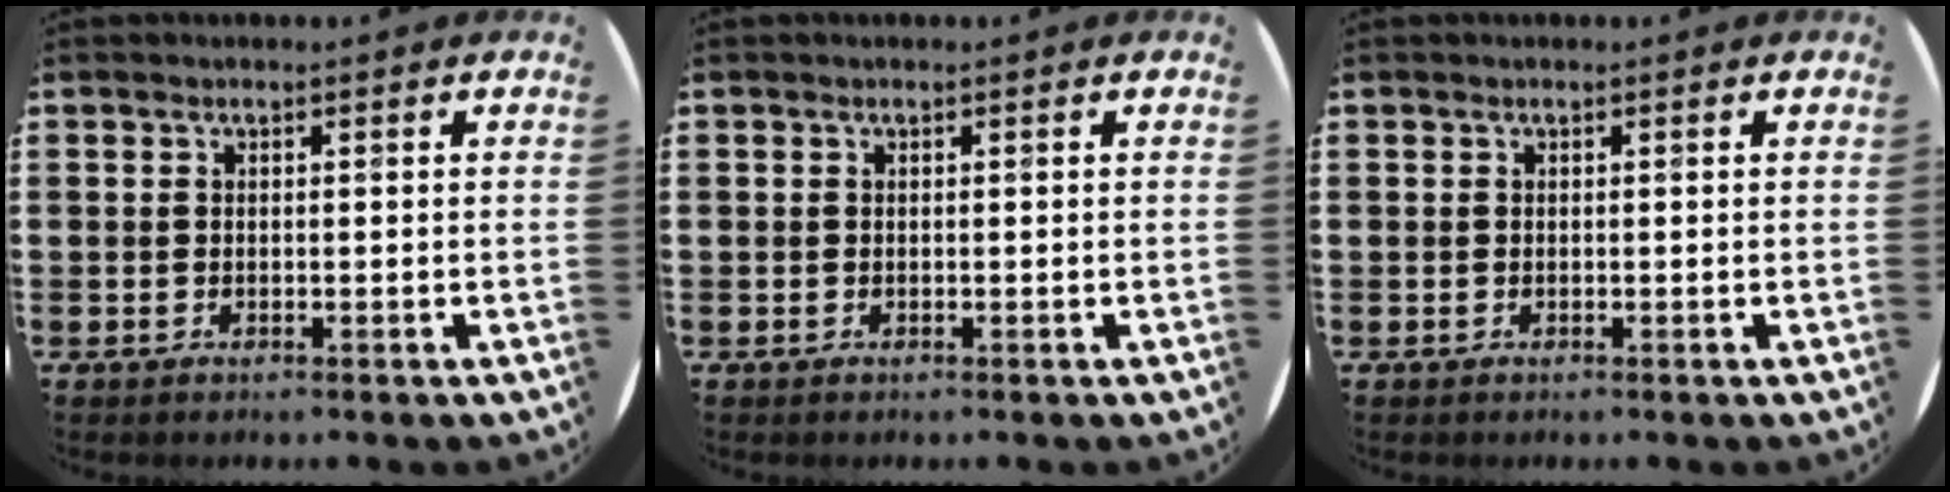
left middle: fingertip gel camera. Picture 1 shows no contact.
{"total": 0.0}
{"total": 0.0}